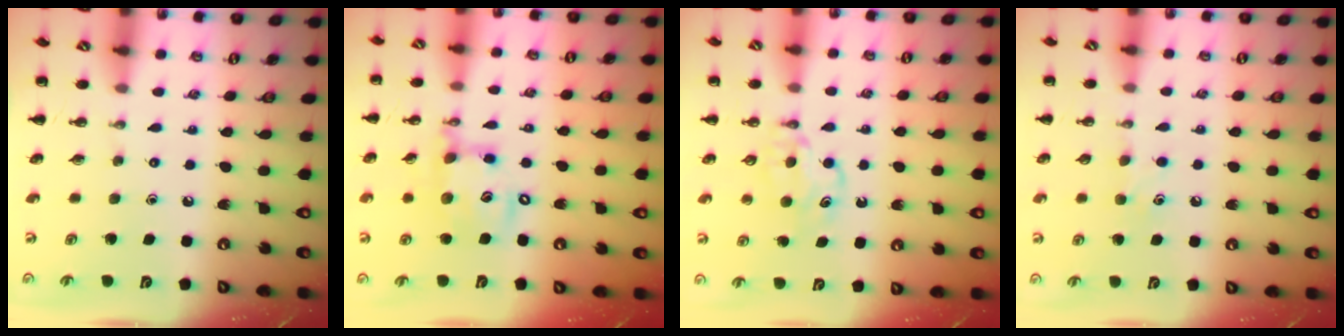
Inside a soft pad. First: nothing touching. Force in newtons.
{"total": 12.8, "press": 12.5, "slide": 2.8}
{"total": 5.5, "press": 5.3, "slide": 1.7}
{"total": 5.6, "press": 5.4, "slide": 1.6}